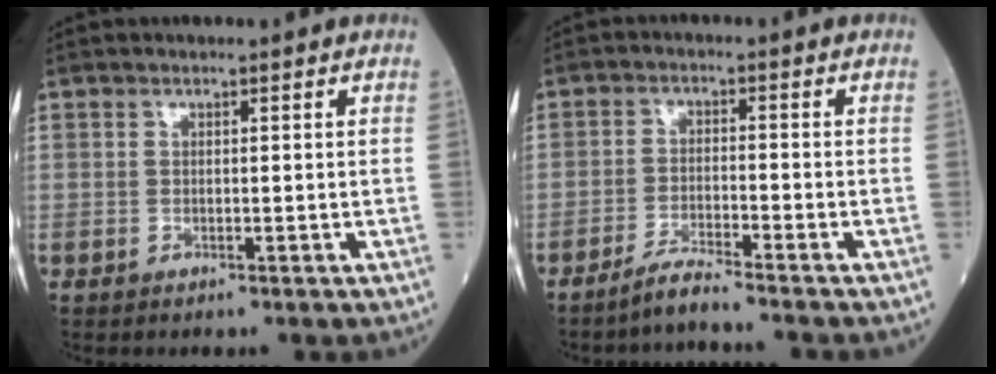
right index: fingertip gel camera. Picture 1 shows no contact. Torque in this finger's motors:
{"motor_torque": [-0.37, -0.02, -0.04, -0.03]}